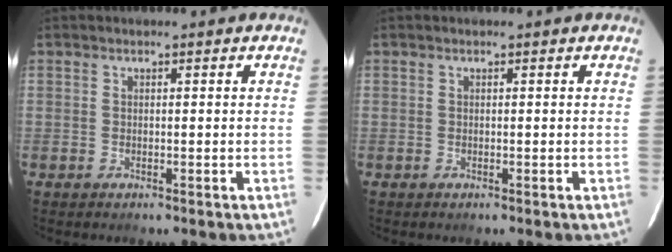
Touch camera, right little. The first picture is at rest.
{"total": 0.0}